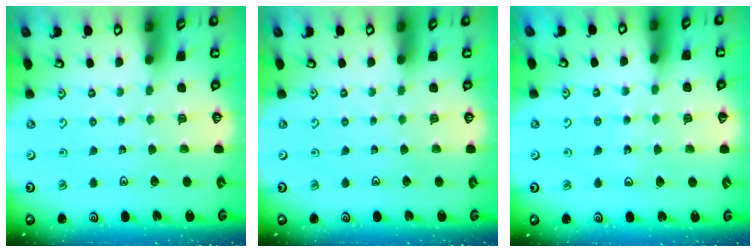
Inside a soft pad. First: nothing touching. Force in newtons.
{"total": 0.0}
{"total": 5.3, "press": 5.2, "slide": 1.2}